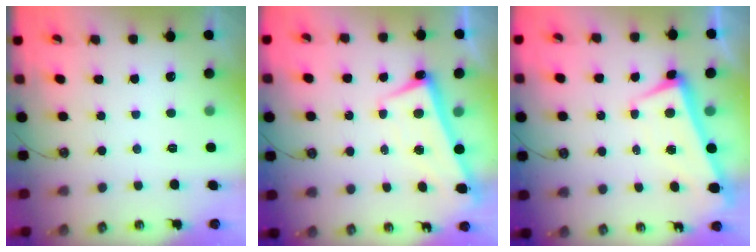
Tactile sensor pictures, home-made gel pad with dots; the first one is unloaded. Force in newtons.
{"total": 2.7, "press": 2.6, "slide": 0.8}
{"total": 2.0, "press": 1.9, "slide": 0.7}